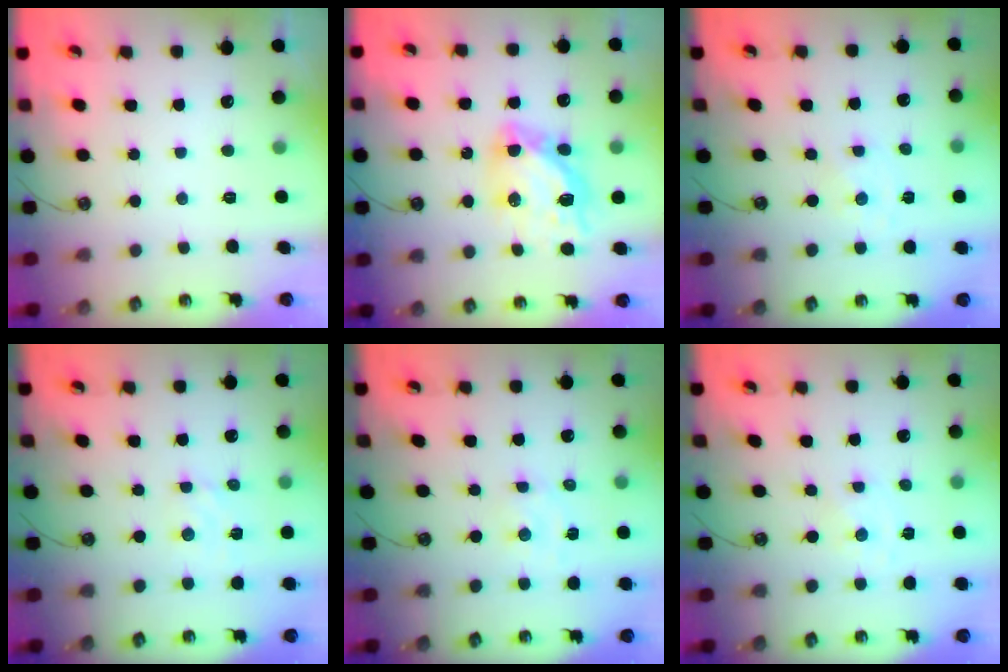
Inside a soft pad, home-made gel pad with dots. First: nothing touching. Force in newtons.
{"total": 12.7, "press": 12.7, "slide": 1.4}
{"total": 0.0}
{"total": 2.5, "press": 2.5, "slide": 0.4}
{"total": 1.9, "press": 1.9, "slide": 0.3}
{"total": 0.0}